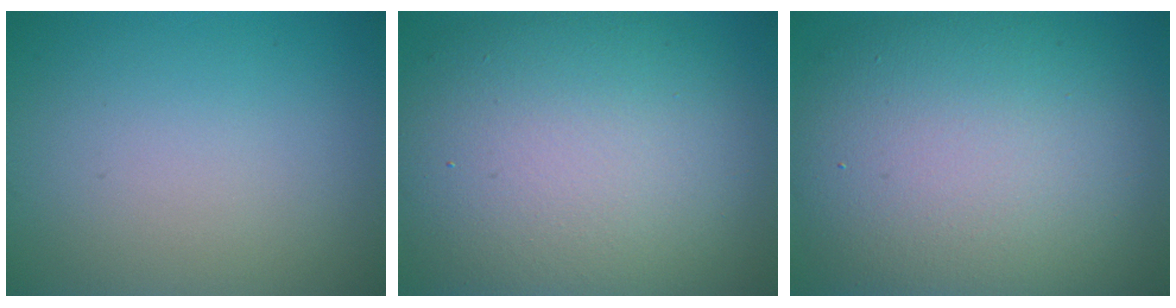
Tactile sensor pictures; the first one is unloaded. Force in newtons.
{"total": 13.5, "press": 13.4, "slide": 1.2}
{"total": 12.9, "press": 12.8, "slide": 0.7}